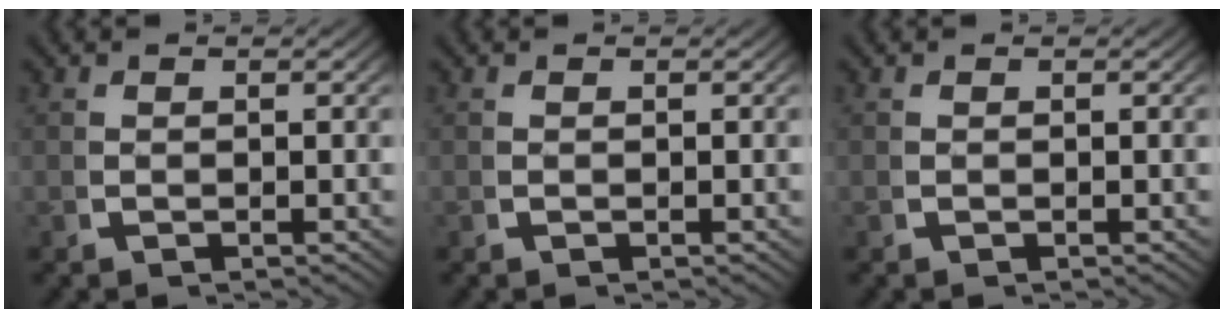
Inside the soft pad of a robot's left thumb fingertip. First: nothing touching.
{"total": 0.0}
{"total": 0.0}